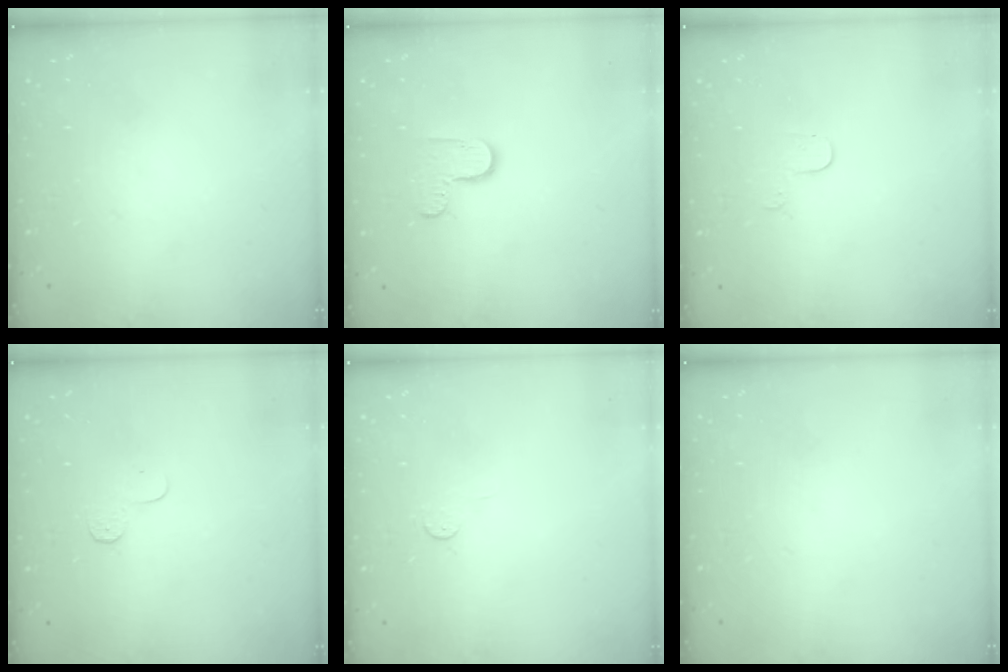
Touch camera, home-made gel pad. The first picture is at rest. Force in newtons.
{"total": 6.1, "press": 6.1, "slide": 0.6}
{"total": 3.4, "press": 3.4, "slide": 0.4}
{"total": 3.9, "press": 3.9, "slide": 0.4}
{"total": 2.8, "press": 2.8, "slide": 0.4}
{"total": 0.0}